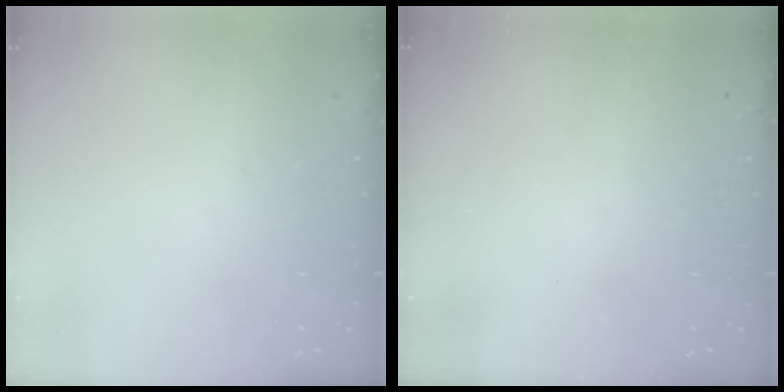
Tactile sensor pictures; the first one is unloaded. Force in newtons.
{"total": 0.0}